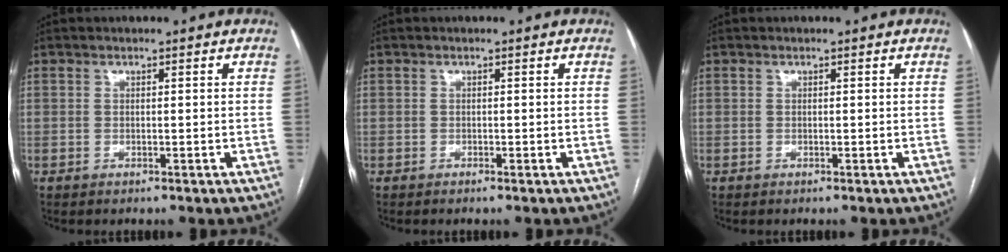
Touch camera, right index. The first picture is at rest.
{"total": 0.0}
{"total": 0.0}